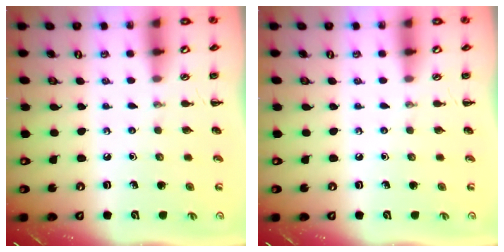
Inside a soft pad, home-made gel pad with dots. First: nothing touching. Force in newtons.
{"total": 0.0}